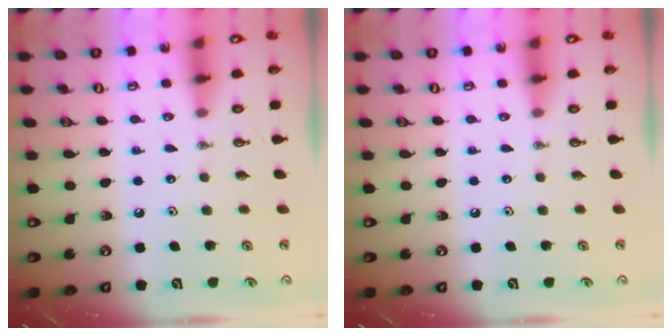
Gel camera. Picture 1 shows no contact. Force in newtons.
{"total": 0.0}